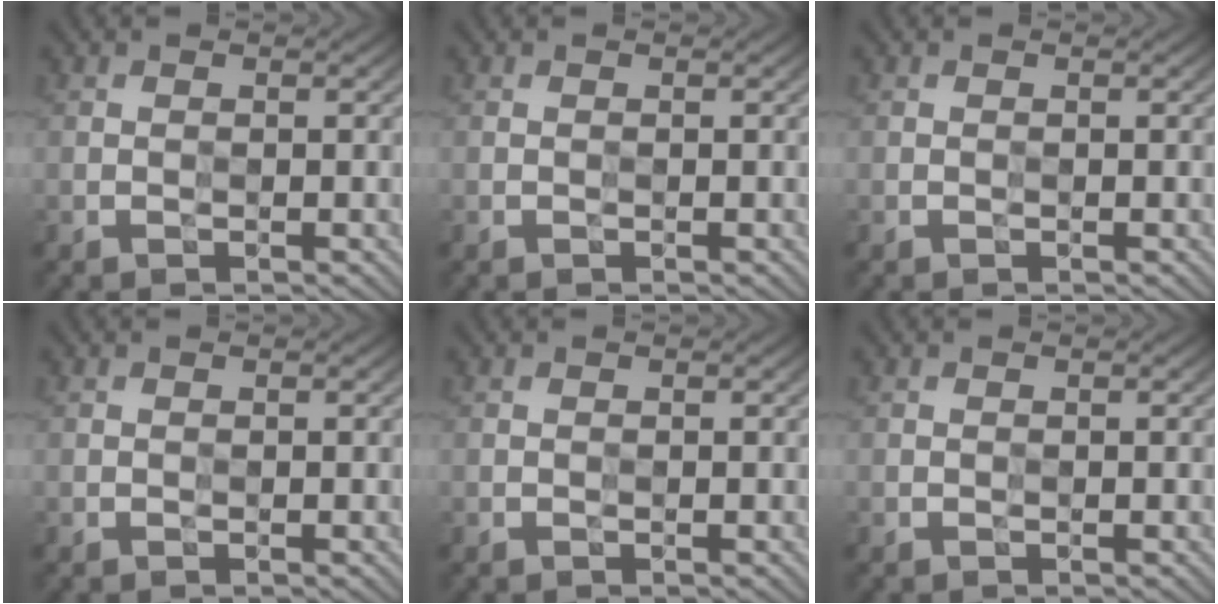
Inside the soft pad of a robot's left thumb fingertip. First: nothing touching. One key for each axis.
{"total": 0.0}
{"total": 0.0}
{"total": 0.0}
{"total": 0.0}
{"total": 0.0}